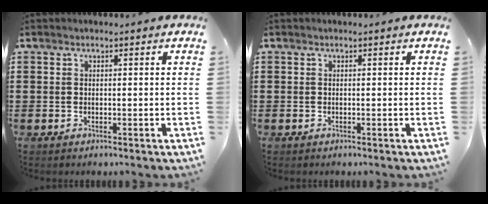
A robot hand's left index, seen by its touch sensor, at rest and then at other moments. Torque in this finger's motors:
{"motor_torque": [-0.22, 0.48, 0.00, 0.00]}